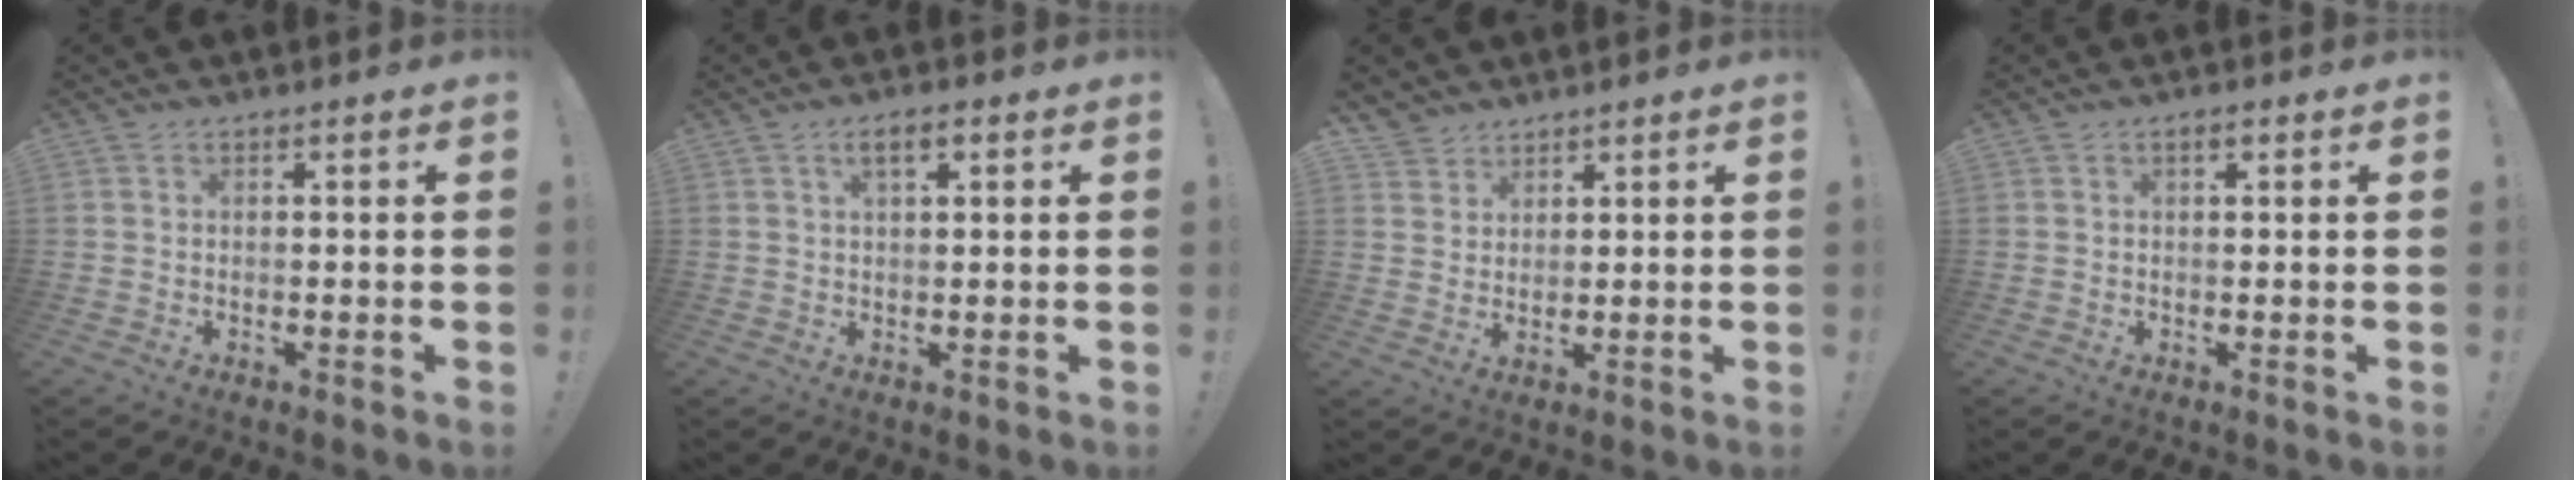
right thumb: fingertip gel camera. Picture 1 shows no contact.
{"total": 3.8, "force": [1.6, 1.5, 3.1], "torque": [-0.051, 0.000, 0.024]}
{"total": 4.5, "force": [3.8, 2.6, 0.3], "torque": [-0.009, -0.027, 0.073]}
{"total": 1.2, "force": [0.6, 0.6, 0.8], "torque": [-0.013, 0.001, 0.010]}